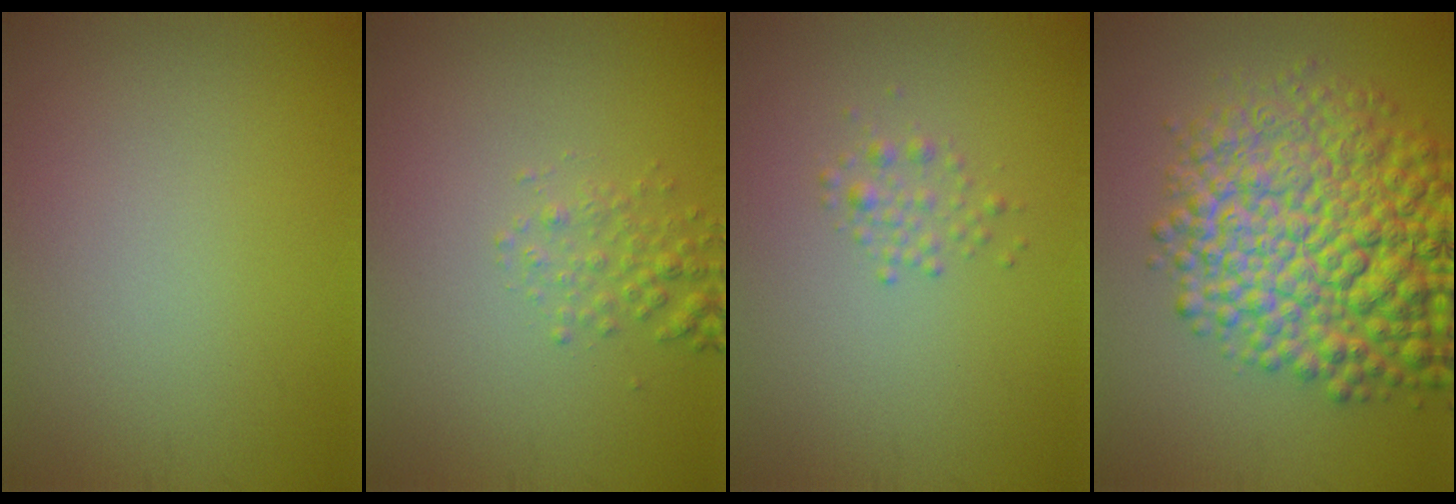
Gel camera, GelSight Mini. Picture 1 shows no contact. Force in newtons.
{"total": 1.7, "press": 1.7, "slide": 0.1}
{"total": 1.4, "press": 1.4, "slide": 0.1}
{"total": 12.2, "press": 12.2, "slide": 0.3}